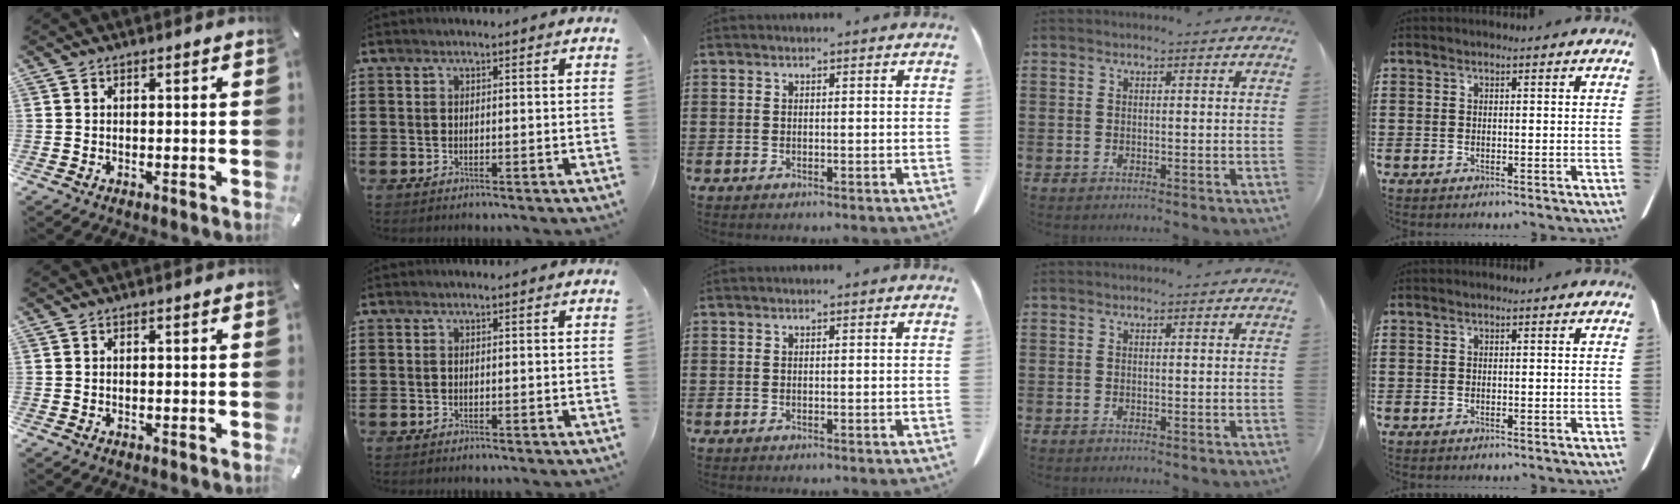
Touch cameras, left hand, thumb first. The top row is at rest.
{}